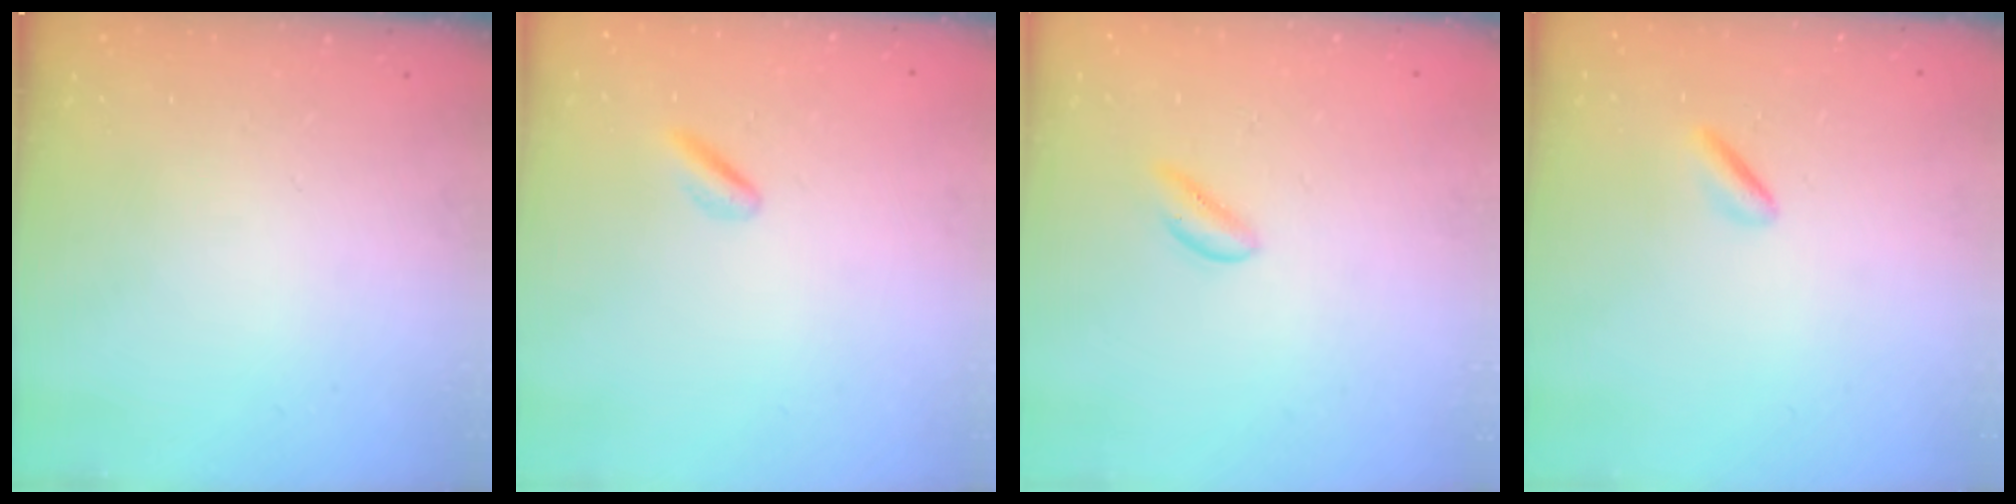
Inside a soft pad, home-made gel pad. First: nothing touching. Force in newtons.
{"total": 1.8, "press": 1.7, "slide": 0.4}
{"total": 0.7, "press": 0.6, "slide": 0.4}
{"total": 1.6, "press": 1.5, "slide": 0.6}